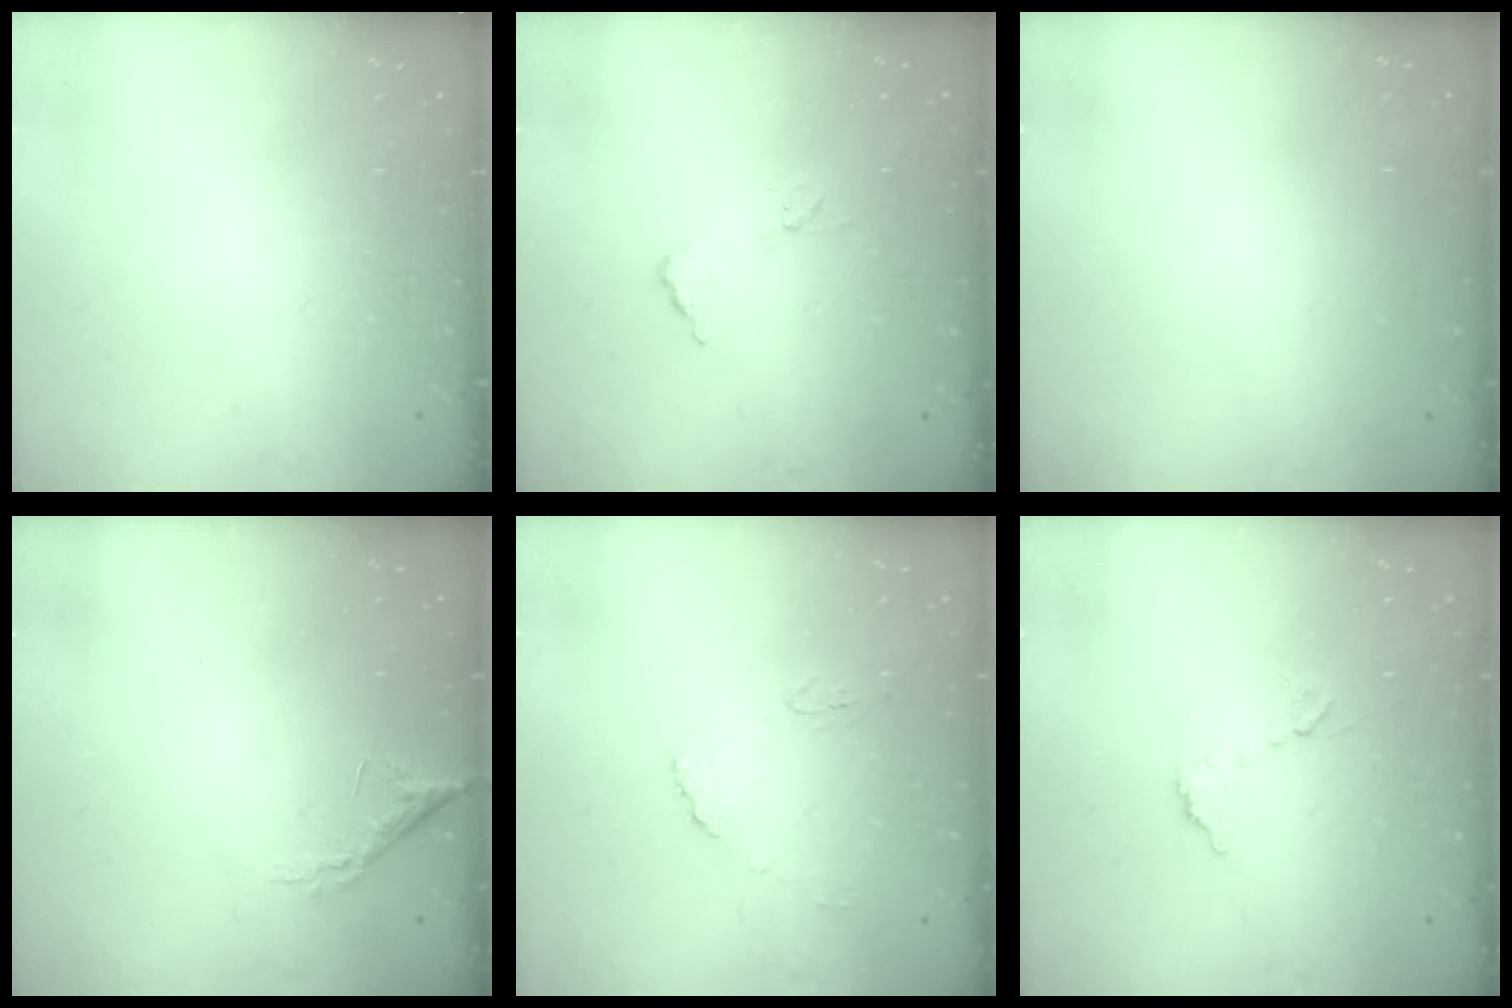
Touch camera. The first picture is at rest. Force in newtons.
{"total": 5.9, "press": 5.9, "slide": 0.4}
{"total": 3.0, "press": 3.0, "slide": 0.1}
{"total": 6.8, "press": 6.8, "slide": 0.4}
{"total": 8.2, "press": 8.1, "slide": 0.8}
{"total": 6.7, "press": 6.7, "slide": 0.6}